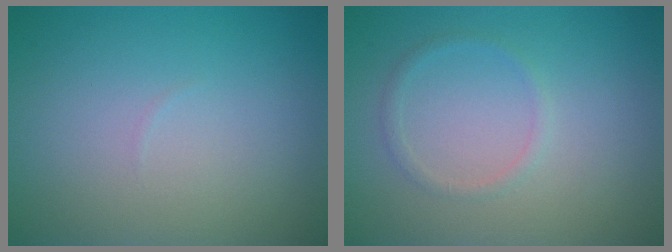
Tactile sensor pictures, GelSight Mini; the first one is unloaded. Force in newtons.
{"total": 1.0, "press": 1.0, "slide": 0.0}